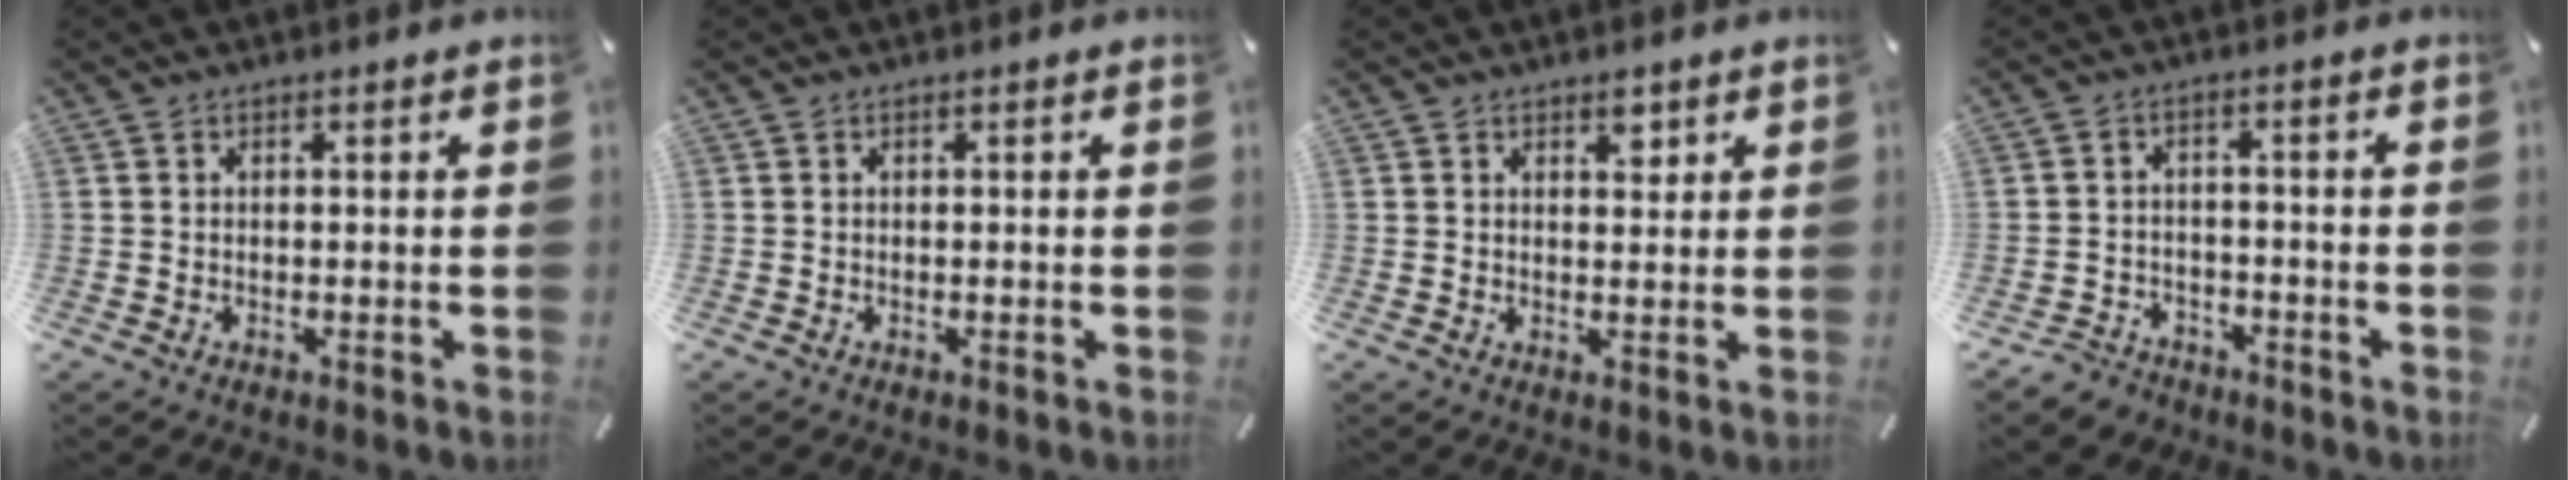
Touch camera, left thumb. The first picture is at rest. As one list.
[{"total": 0.0}, {"total": 2.8, "force": [1.7, 1.6, 1.4], "torque": [-0.006, -0.008, 0.026]}, {"total": 4.5, "force": [-3.4, 2.7, 1.0], "torque": [-0.027, 0.014, -0.069]}]